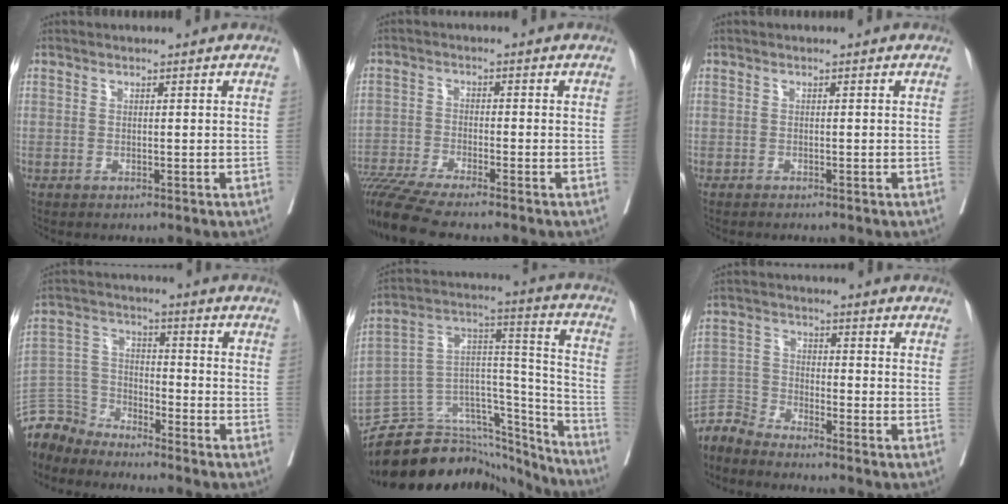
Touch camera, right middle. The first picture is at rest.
{"total": 11.1, "force": [-9.5, -0.3, 5.6], "torque": [-0.099, -0.028, -0.165]}
{"total": 1.3, "force": [-1.1, 0.0, 0.6], "torque": [-0.009, 0.000, -0.016]}
{"total": 7.3, "force": [-7.2, 1.4, -0.6], "torque": [0.012, 0.015, -0.147]}
{"total": 26.5, "force": [-23.7, 8.8, 7.7], "torque": [-0.126, 0.047, -0.358]}
{"total": 7.3, "force": [-7.3, -0.2, 0.6], "torque": [-0.010, 0.001, -0.147]}